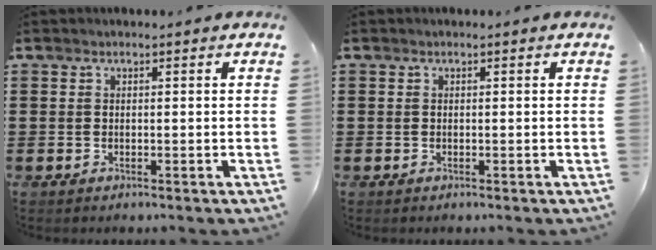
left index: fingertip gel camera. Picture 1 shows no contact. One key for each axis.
{"total": 0.0}